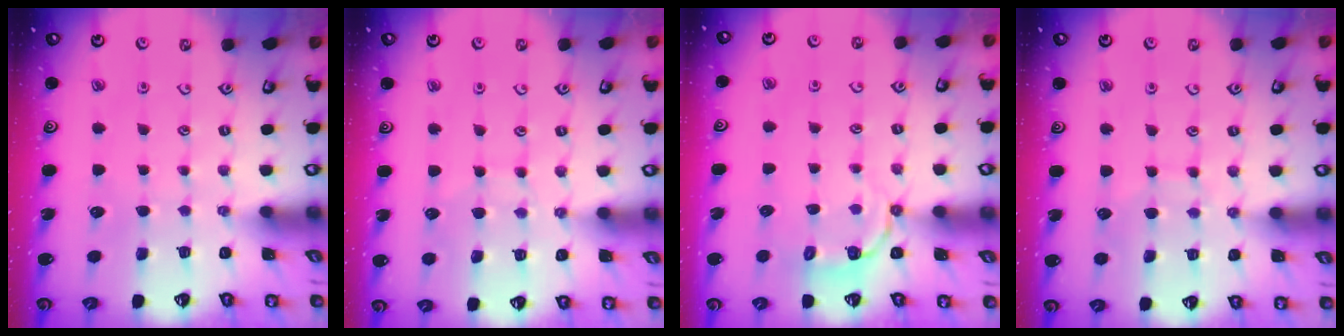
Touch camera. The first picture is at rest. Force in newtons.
{"total": 6.6, "press": 6.5, "slide": 0.6}
{"total": 4.1, "press": 3.6, "slide": 1.9}
{"total": 6.3, "press": 6.3, "slide": 0.5}